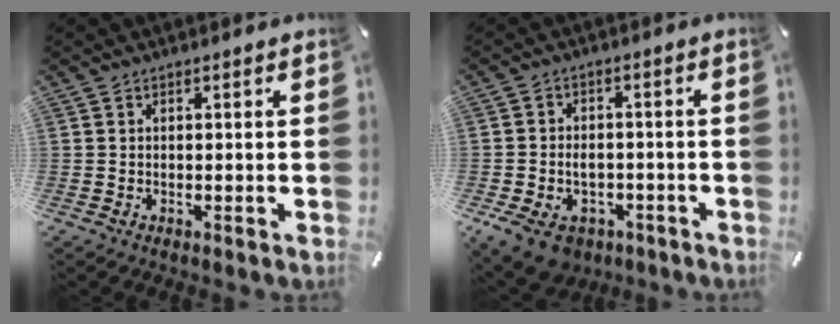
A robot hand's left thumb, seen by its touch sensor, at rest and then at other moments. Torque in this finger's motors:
{"motor_torque": [0.86, 1.93, 0.41, 0.29, 0.15]}